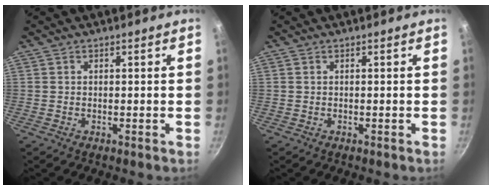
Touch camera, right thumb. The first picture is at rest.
{"total": 0.0}